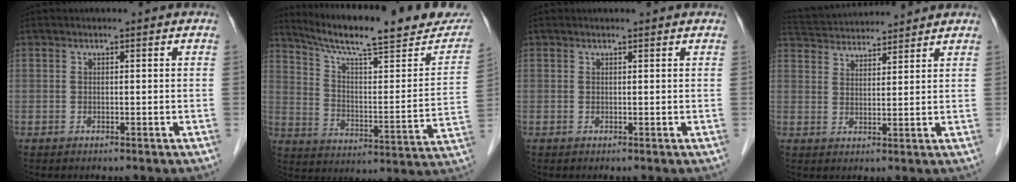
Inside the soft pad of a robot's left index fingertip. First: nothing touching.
{"total": 23.5, "force": [20.1, 3.1, 11.8], "torque": [-0.179, -0.022, 0.282]}
{"total": 0.9, "force": [0.9, 0.0, 0.1], "torque": [-0.009, 0.005, 0.011]}
{"total": 10.4, "force": [10.0, 1.1, 2.4], "torque": [-0.052, 0.035, 0.161]}